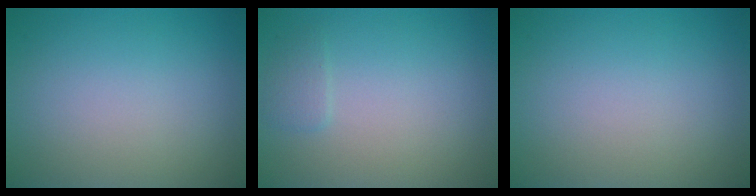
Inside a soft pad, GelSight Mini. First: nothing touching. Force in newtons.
{"total": 1.0, "press": 1.0, "slide": 0.1}
{"total": 0.0}